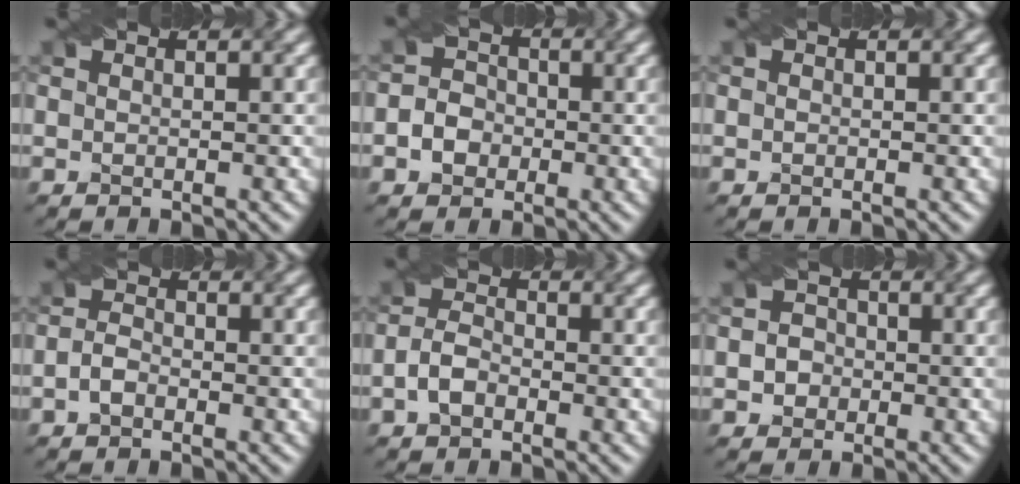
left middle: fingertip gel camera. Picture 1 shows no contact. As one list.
[{"total": 3.2, "force": [-1.1, 2.7, 1.2], "torque": [-0.004, 0.005, -0.027]}, {"total": 0.0}, {"total": 1.5, "force": [-1.0, 0.7, 0.9], "torque": [-0.024, 0.006, -0.021]}, {"total": 2.3, "force": [-1.3, 1.2, 1.5], "torque": [-0.035, 0.007, -0.028]}, {"total": 2.0, "force": [-0.6, 1.7, 0.7], "torque": [0.005, 0.002, -0.014]}]